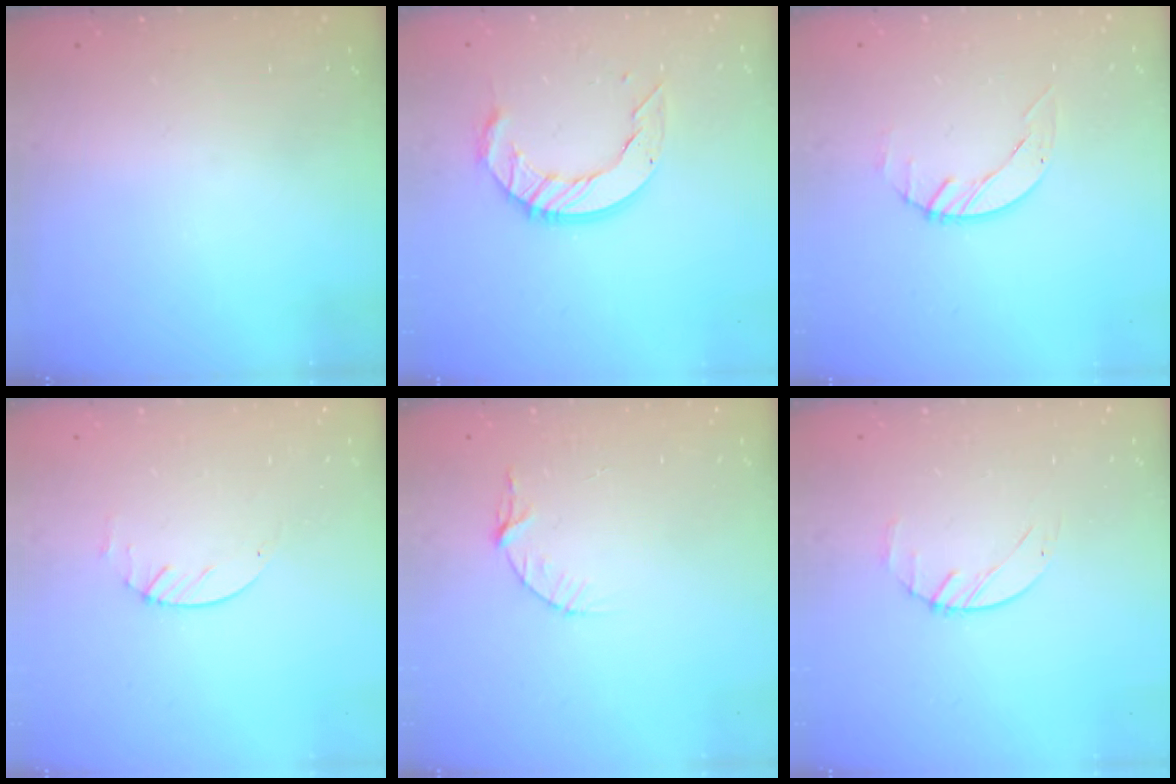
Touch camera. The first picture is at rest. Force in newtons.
{"total": 11.2, "press": 11.1, "slide": 0.9}
{"total": 2.6, "press": 2.6, "slide": 0.3}
{"total": 1.9, "press": 1.9, "slide": 0.3}
{"total": 3.4, "press": 3.4, "slide": 0.4}
{"total": 1.9, "press": 1.9, "slide": 0.3}